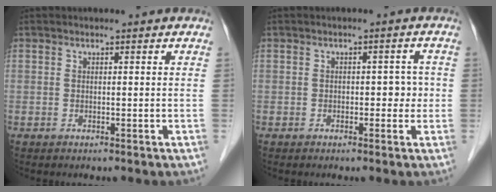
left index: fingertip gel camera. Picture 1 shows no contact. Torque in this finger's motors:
{"motor_torque": [-0.07, 0.01, 0.03, -0.01]}